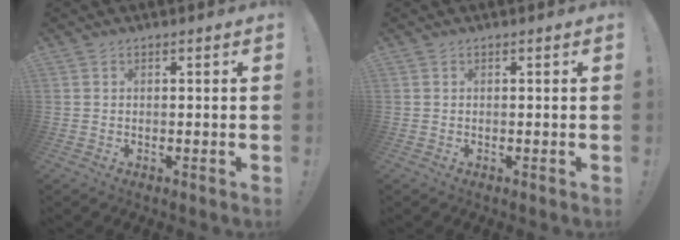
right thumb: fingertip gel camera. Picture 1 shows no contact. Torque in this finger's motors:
{"motor_torque": [0.00, 0.00, 0.00, 0.00, 0.00]}